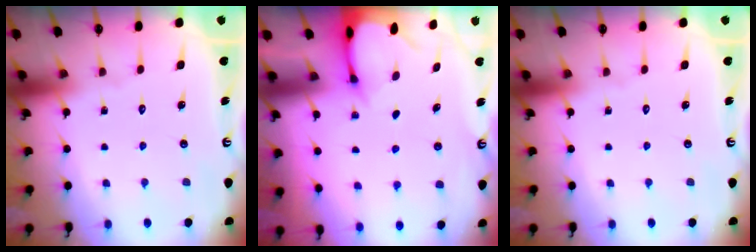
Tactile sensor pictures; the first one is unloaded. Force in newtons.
{"total": 2.0, "press": 2.0, "slide": 0.1}
{"total": 0.0}